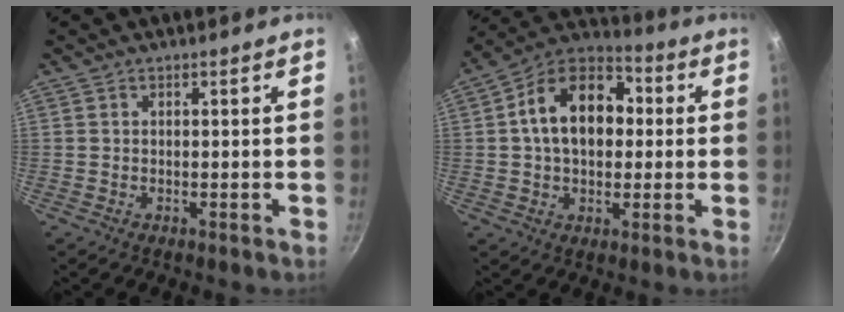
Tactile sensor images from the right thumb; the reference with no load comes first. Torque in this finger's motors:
{"motor_torque": [0.77, 3.31, 1.13, 0.21, 0.26]}